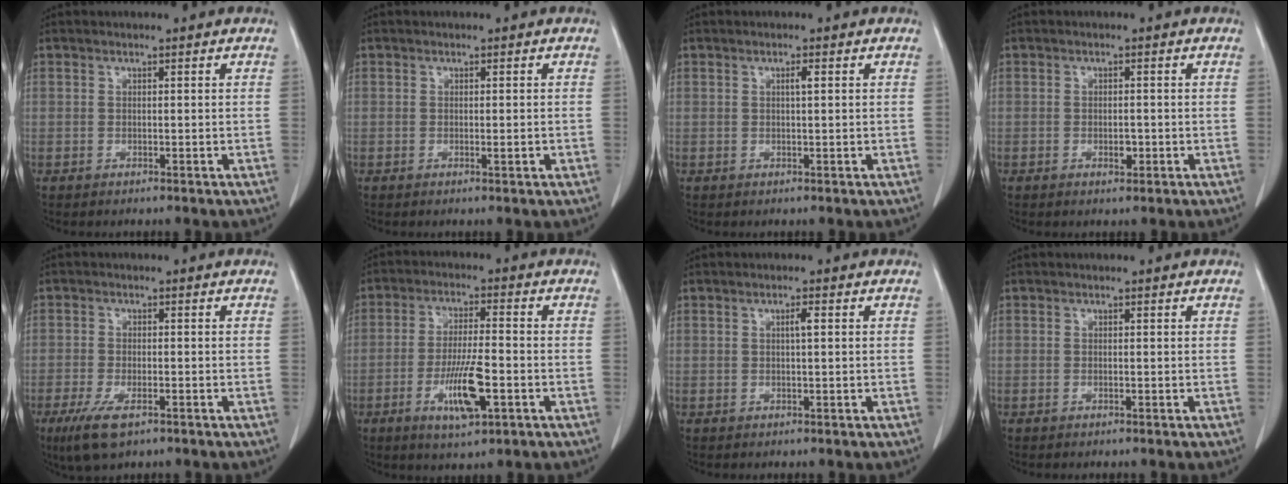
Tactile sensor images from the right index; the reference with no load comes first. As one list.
[{"total": 1.0, "force": [-0.2, 0.1, 1.0], "torque": [-0.014, -0.002, -0.001]}, {"total": 1.0, "force": [0.3, 0.0, 1.0], "torque": [-0.019, 0.002, 0.003]}, {"total": 1.6, "force": [-0.5, 0.7, 1.3], "torque": [-0.022, 0.000, -0.006]}, {"total": 5.8, "force": [-3.4, 1.9, 4.3], "torque": [-0.088, -0.013, -0.057]}, {"total": 8.8, "force": [-3.2, 1.6, 8.0], "torque": [-0.150, -0.008, -0.053]}, {"total": 1.3, "force": [0.3, 0.0, 1.2], "torque": [-0.024, 0.002, 0.003]}, {"total": 0.0}]